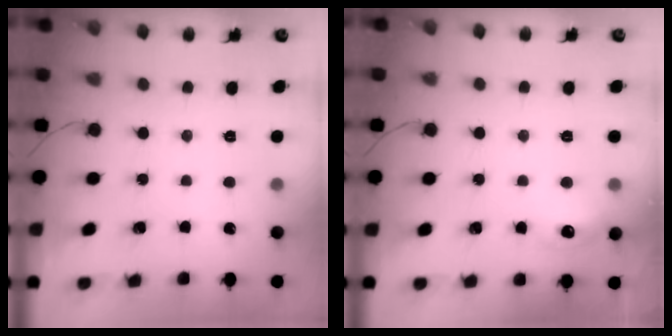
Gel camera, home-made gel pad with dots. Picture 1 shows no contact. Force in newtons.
{"total": 8.1, "press": 8.1, "slide": 0.5}